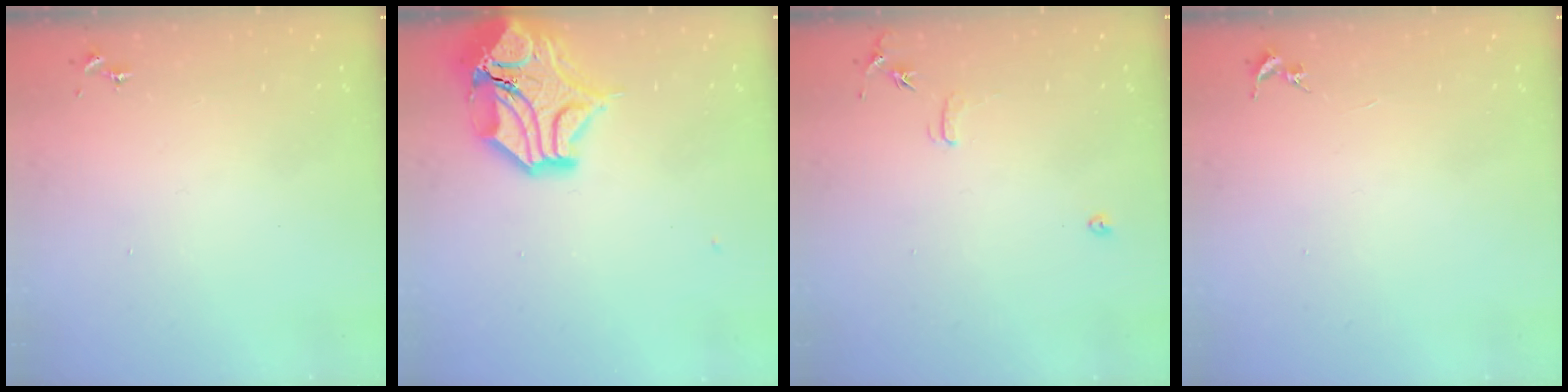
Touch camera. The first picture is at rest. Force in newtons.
{"total": 16.7, "press": 16.5, "slide": 2.5}
{"total": 6.9, "press": 6.9, "slide": 0.7}
{"total": 0.0}